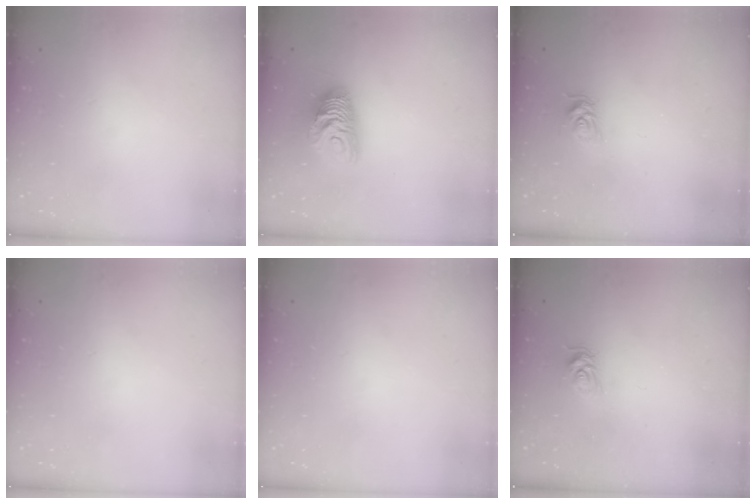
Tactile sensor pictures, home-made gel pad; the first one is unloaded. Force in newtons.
{"total": 10.2, "press": 10.2, "slide": 0.6}
{"total": 7.2, "press": 7.1, "slide": 0.7}
{"total": 0.0}
{"total": 0.0}
{"total": 7.2, "press": 7.1, "slide": 0.7}